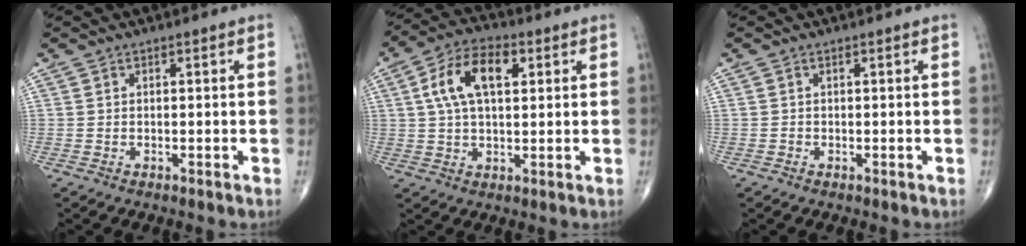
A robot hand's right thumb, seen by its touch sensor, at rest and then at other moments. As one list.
[{"total": 11.3, "force": [3.1, 5.9, 9.1], "torque": [-0.164, 0.018, 0.049]}, {"total": 0.0}]